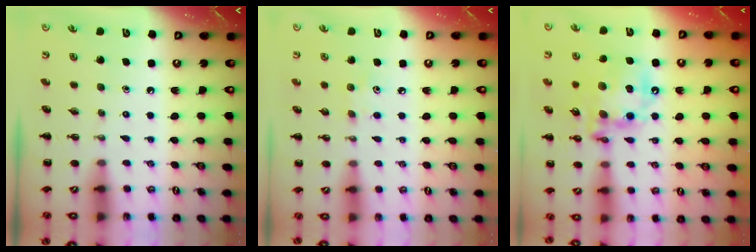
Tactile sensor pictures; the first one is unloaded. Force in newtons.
{"total": 5.3, "press": 5.1, "slide": 1.6}
{"total": 17.3, "press": 16.9, "slide": 3.5}